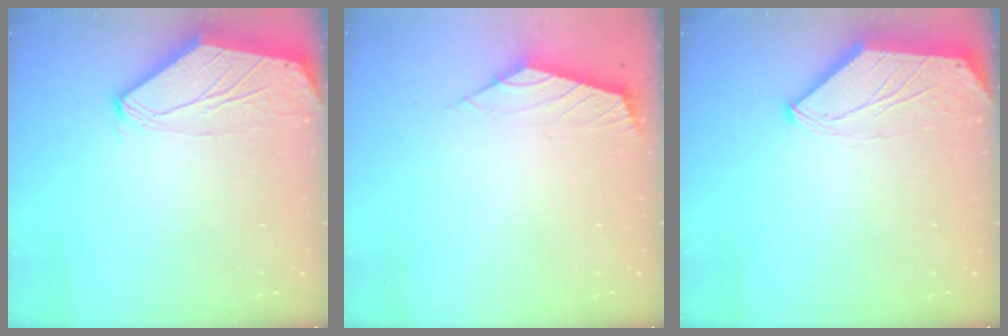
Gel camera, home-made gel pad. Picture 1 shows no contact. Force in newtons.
{"total": 2.3, "press": 2.3, "slide": 0.6}
{"total": 0.0}